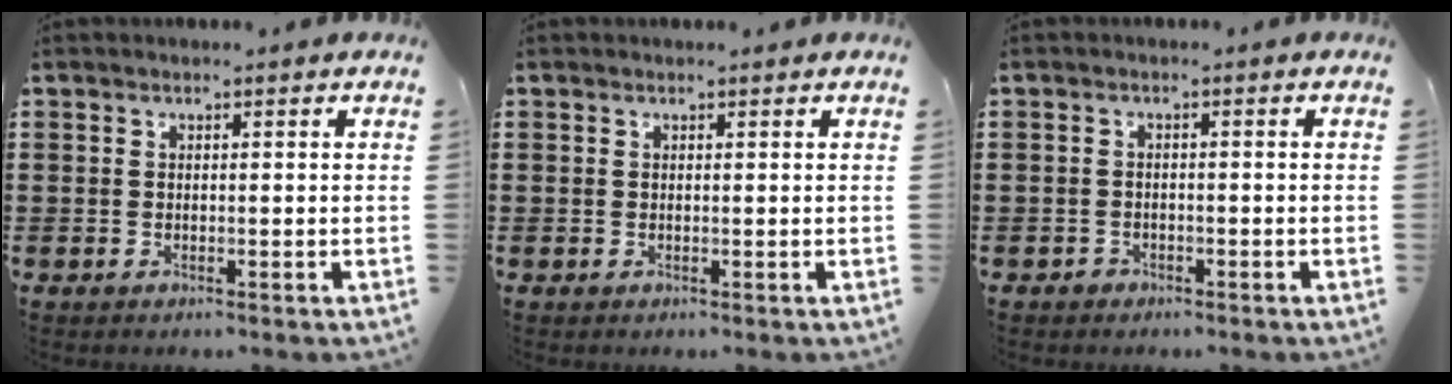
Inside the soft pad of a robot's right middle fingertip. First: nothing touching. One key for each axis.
{"total": 0.0}
{"total": 1.0, "fx": -0.9, "fy": 0.6, "fz": 0.2, "tx": -0.005, "ty": 0.001, "tz": -0.020}